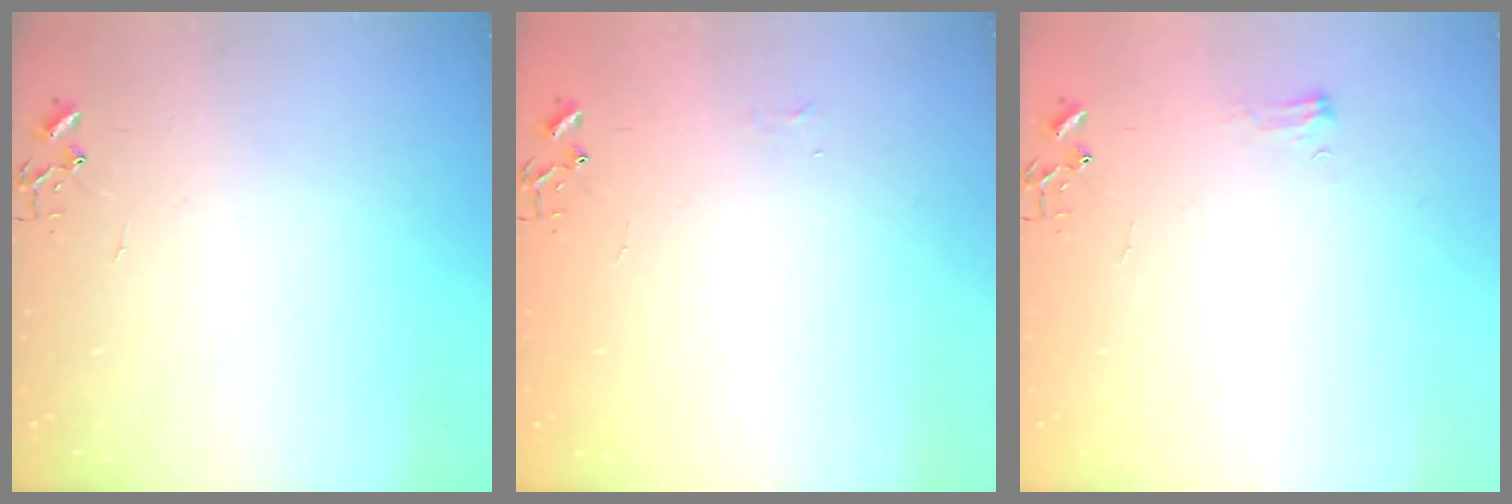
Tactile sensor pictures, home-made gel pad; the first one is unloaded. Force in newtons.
{"total": 3.8, "press": 3.8, "slide": 0.6}
{"total": 5.5, "press": 5.5, "slide": 0.7}